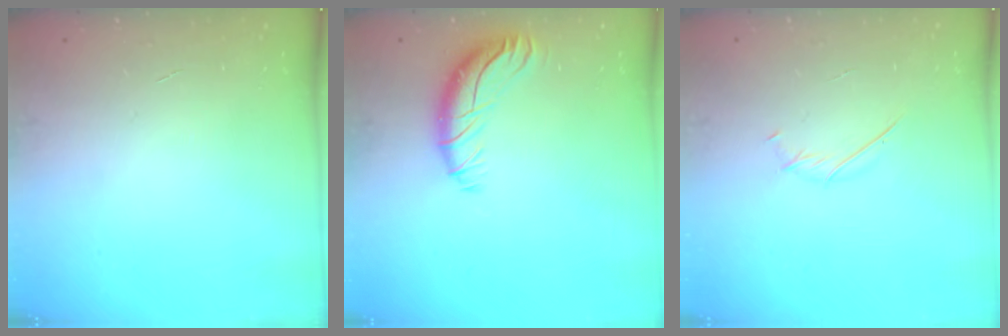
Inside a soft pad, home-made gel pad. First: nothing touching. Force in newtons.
{"total": 11.2, "press": 10.9, "slide": 2.5}
{"total": 2.0, "press": 2.0, "slide": 0.6}